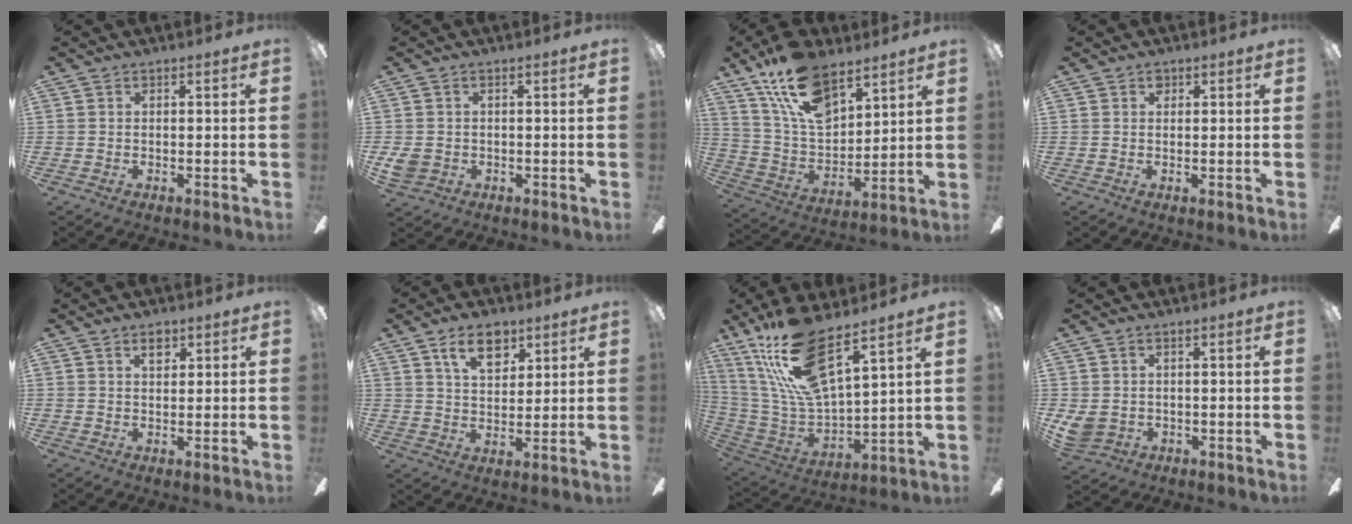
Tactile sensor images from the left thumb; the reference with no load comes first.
{"total": 3.2, "force": [-0.6, 2.7, 1.6], "torque": [-0.040, 0.001, -0.012]}
{"total": 18.4, "force": [11.9, 9.5, 10.3], "torque": [-0.202, -0.052, 0.219]}
{"total": 1.2, "force": [0.7, 0.9, 0.5], "torque": [-0.003, -0.001, 0.011]}
{"total": 3.1, "force": [2.0, 1.5, 1.8], "torque": [-0.024, -0.003, 0.032]}
{"total": 9.3, "force": [5.6, 5.1, 5.4], "torque": [-0.090, -0.009, 0.099]}
{"total": 20.4, "force": [13.0, 6.8, 14.2], "torque": [-0.317, -0.068, 0.226]}
{"total": 3.8, "force": [0.5, 3.2, 2.1], "torque": [-0.060, -0.005, 0.008]}